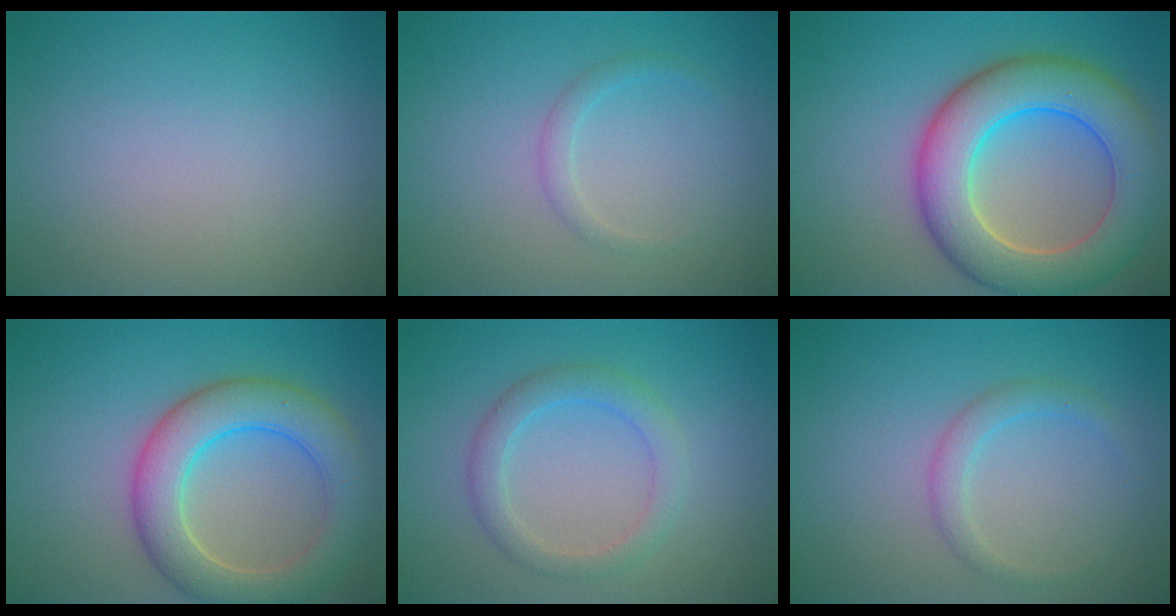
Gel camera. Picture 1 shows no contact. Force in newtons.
{"total": 1.2, "press": 1.2, "slide": 0.1}
{"total": 9.5, "press": 9.5, "slide": 0.8}
{"total": 6.8, "press": 6.8, "slide": 0.4}
{"total": 2.9, "press": 2.8, "slide": 0.1}
{"total": 1.9, "press": 1.9, "slide": 0.2}